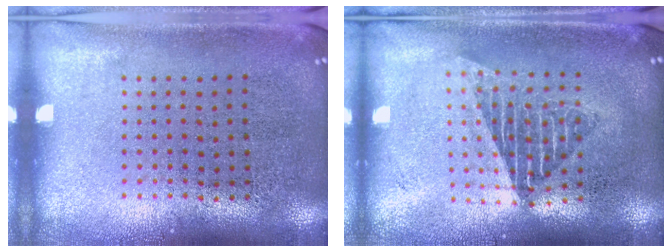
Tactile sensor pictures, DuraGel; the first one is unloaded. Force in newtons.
{"total": 1.6, "press": 1.4, "slide": 0.9}